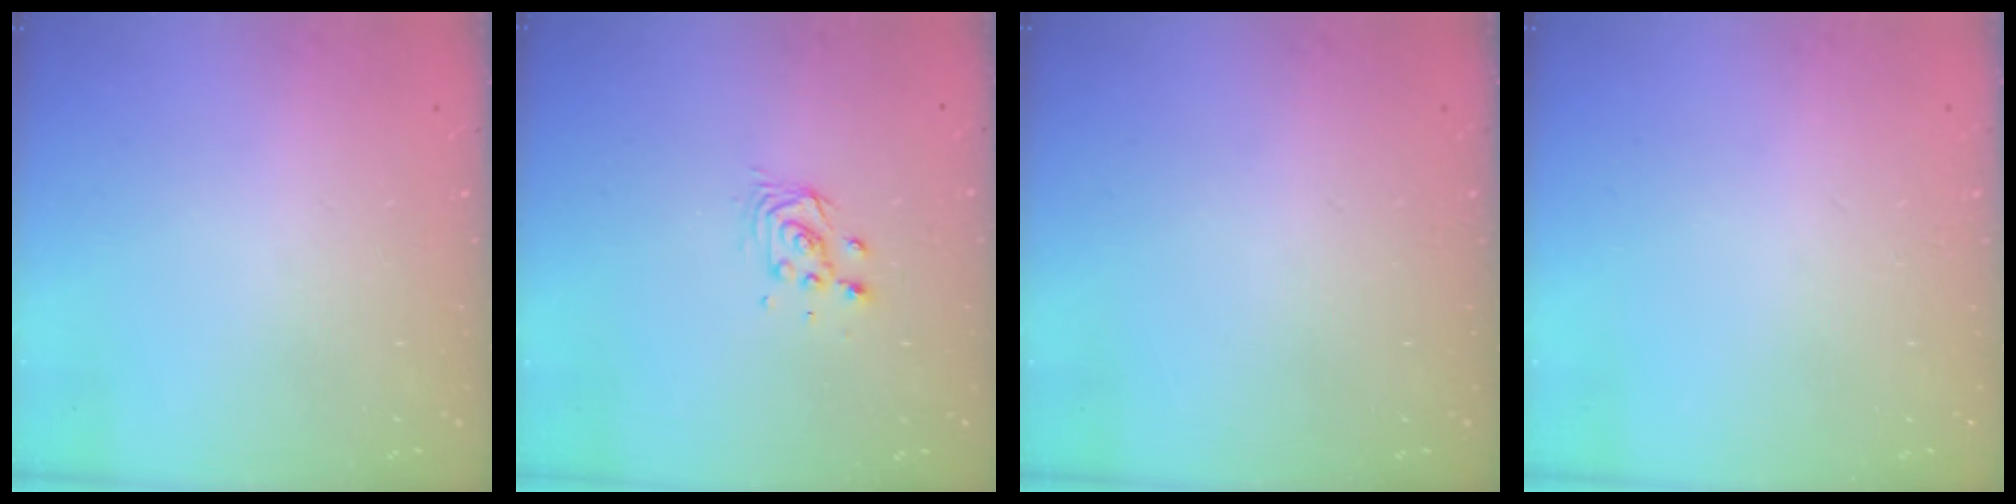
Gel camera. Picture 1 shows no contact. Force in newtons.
{"total": 4.0, "press": 4.0, "slide": 0.1}
{"total": 0.0}
{"total": 0.0}